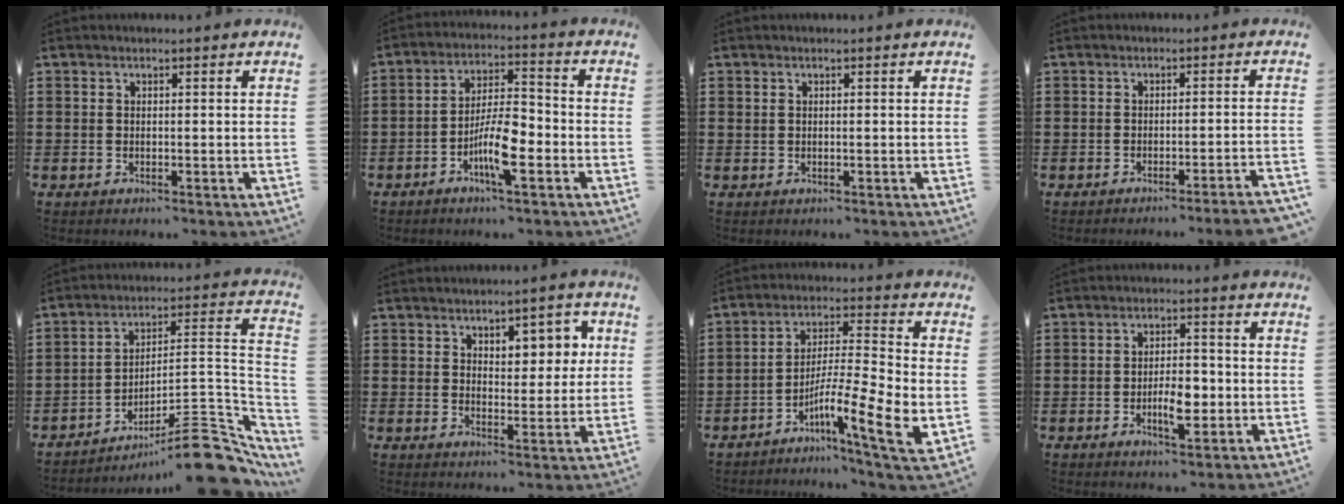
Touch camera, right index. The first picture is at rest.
{"total": 7.9, "force": [-3.2, 2.3, 6.9], "torque": [-0.133, 0.001, -0.061]}
{"total": 0.0}
{"total": 2.6, "force": [-2.2, -0.6, 1.4], "torque": [-0.023, -0.007, -0.043]}
{"total": 12.3, "force": [-9.0, 2.5, 8.0], "torque": [-0.102, 0.029, -0.162]}
{"total": 5.1, "force": [2.4, 3.1, 3.3], "torque": [-0.051, 0.004, 0.035]}
{"total": 10.7, "force": [-4.8, 1.0, 9.5], "torque": [-0.168, -0.013, -0.089]}
{"total": 5.5, "force": [-1.5, 2.3, 4.8], "torque": [-0.088, 0.006, -0.028]}